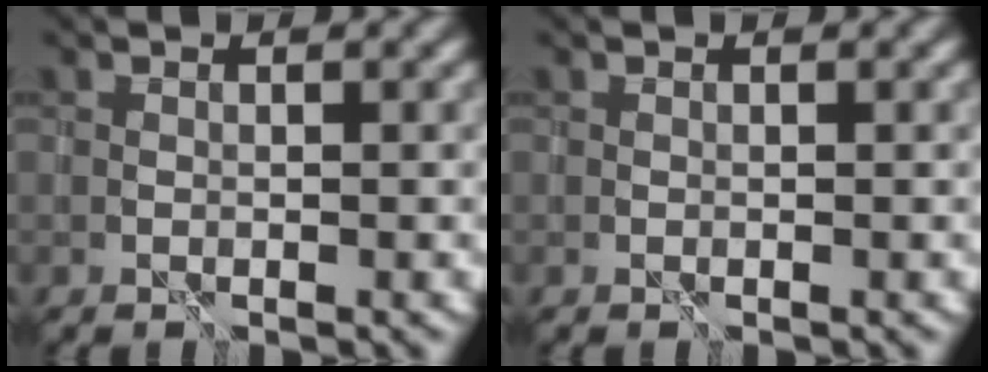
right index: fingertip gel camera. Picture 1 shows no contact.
{"total": 0.0}